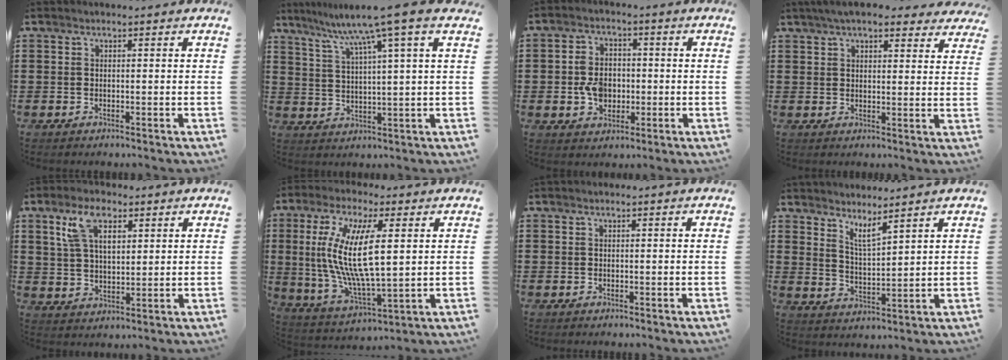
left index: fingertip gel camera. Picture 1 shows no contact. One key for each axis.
{"total": 7.8, "fx": 5.5, "fy": -1.0, "fz": 5.5, "tx": -0.125, "ty": -0.027, "tz": 0.087}
{"total": 6.0, "fx": -0.8, "fy": 4.6, "fz": 3.8, "tx": -0.084, "ty": 0.004, "tz": -0.020}
{"total": 5.7, "fx": 4.9, "fy": 1.2, "fz": 2.6, "tx": -0.056, "ty": -0.009, "tz": 0.089}
{"total": 7.4, "fx": 4.1, "fy": 3.7, "fz": 5.0, "tx": -0.107, "ty": 0.010, "tz": 0.073}
{"total": 13.2, "fx": 3.1, "fy": 4.4, "fz": 12.1, "tx": -0.264, "ty": -0.006, "tz": 0.051}
{"total": 0.0}
{"total": 4.0, "fx": 3.6, "fy": -0.1, "fz": 1.7, "tx": -0.044, "ty": -0.016, "tz": 0.065}